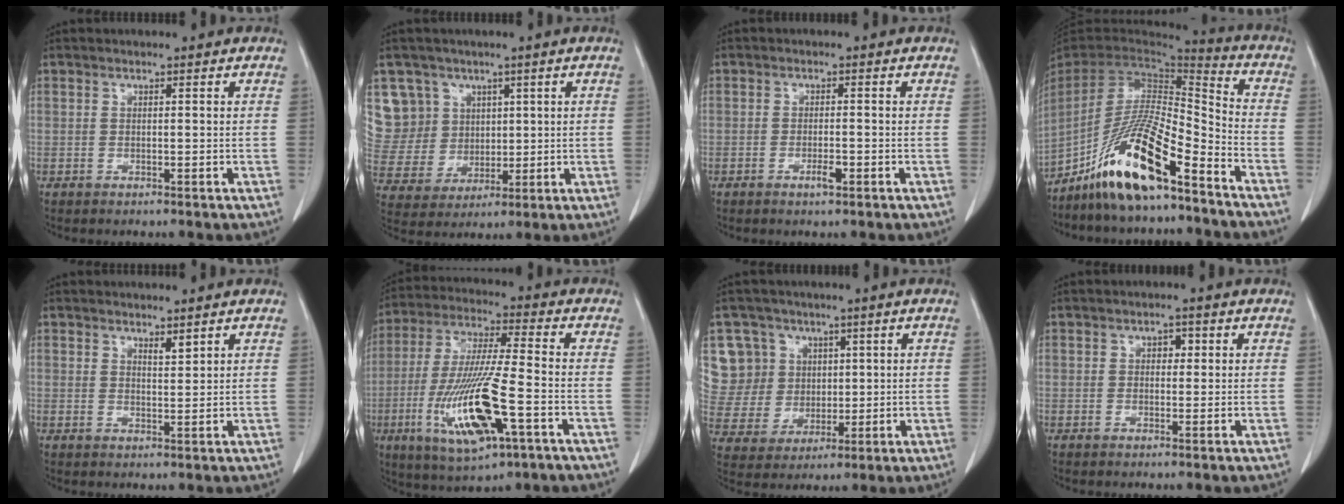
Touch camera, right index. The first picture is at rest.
{"total": 10.4, "force": [4.8, 9.2, 0.6], "torque": [-0.031, 0.040, 0.114]}
{"total": 2.1, "force": [-1.0, 0.4, 1.8], "torque": [-0.030, 0.000, -0.015]}
{"total": 15.5, "force": [-10.5, 2.0, 11.2], "torque": [-0.218, -0.006, -0.192]}
{"total": 1.8, "force": [1.5, 0.4, 0.9], "torque": [-0.016, -0.007, 0.029]}
{"total": 16.7, "force": [-5.7, 2.2, 15.6], "torque": [-0.318, -0.024, -0.096]}
{"total": 10.9, "force": [4.4, 10.0, 1.1], "torque": [-0.042, 0.040, 0.100]}
{"total": 1.8, "force": [0.5, 1.3, 1.2], "torque": [-0.013, 0.005, 0.005]}